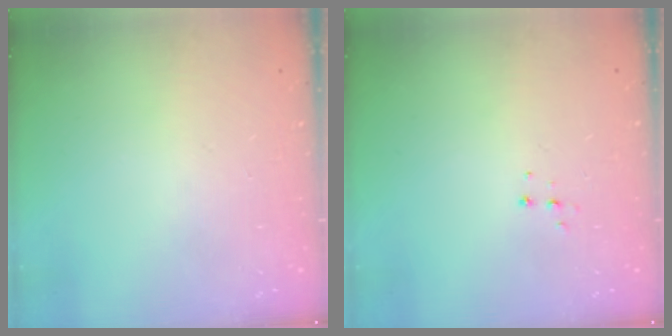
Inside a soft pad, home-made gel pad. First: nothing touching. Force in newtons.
{"total": 4.5, "press": 4.5, "slide": 0.4}